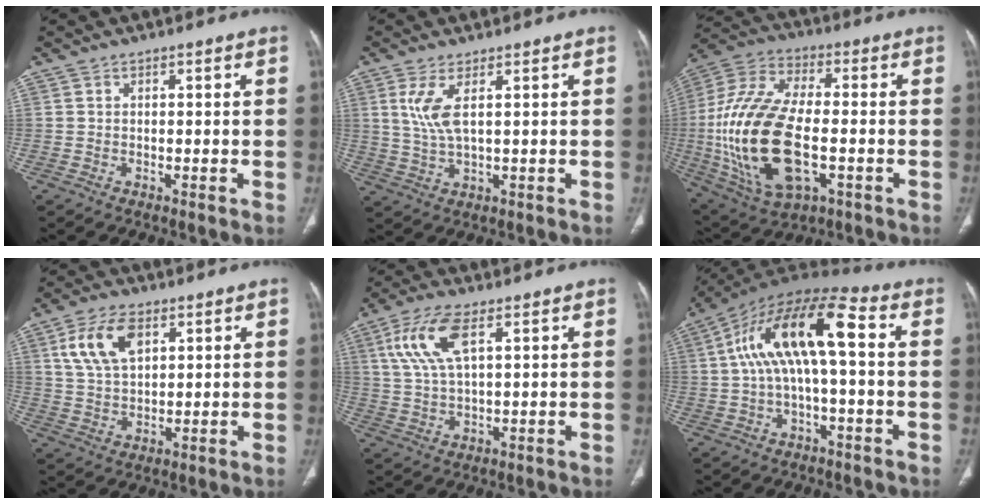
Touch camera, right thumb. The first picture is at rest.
{"total": 5.6, "force": [1.9, 1.5, 5.0], "torque": [-0.124, -0.010, 0.050]}
{"total": 24.7, "force": [-3.8, 12.2, 21.1], "torque": [-0.454, 0.008, -0.055]}
{"total": 10.0, "force": [4.2, 5.5, 7.2], "torque": [-0.134, -0.007, 0.084]}
{"total": 9.5, "force": [3.8, 3.6, 8.0], "torque": [-0.181, -0.001, 0.080]}
{"total": 15.5, "force": [1.5, 5.7, 14.4], "torque": [-0.271, 0.052, 0.021]}